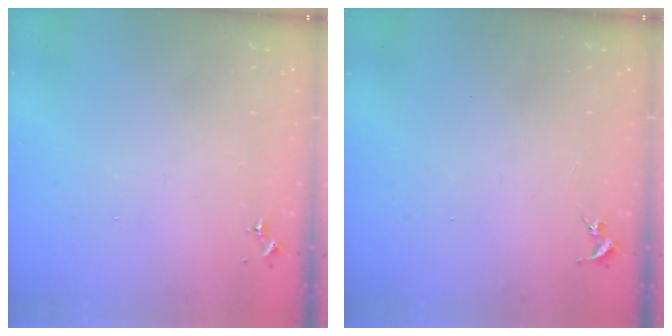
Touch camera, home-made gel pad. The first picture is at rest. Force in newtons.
{"total": 0.0}